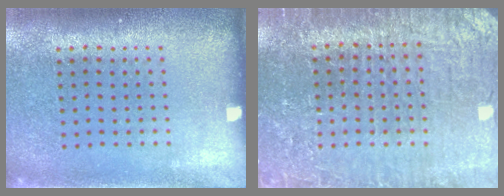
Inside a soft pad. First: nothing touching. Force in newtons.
{"total": 4.5, "press": 4.2, "slide": 1.4}